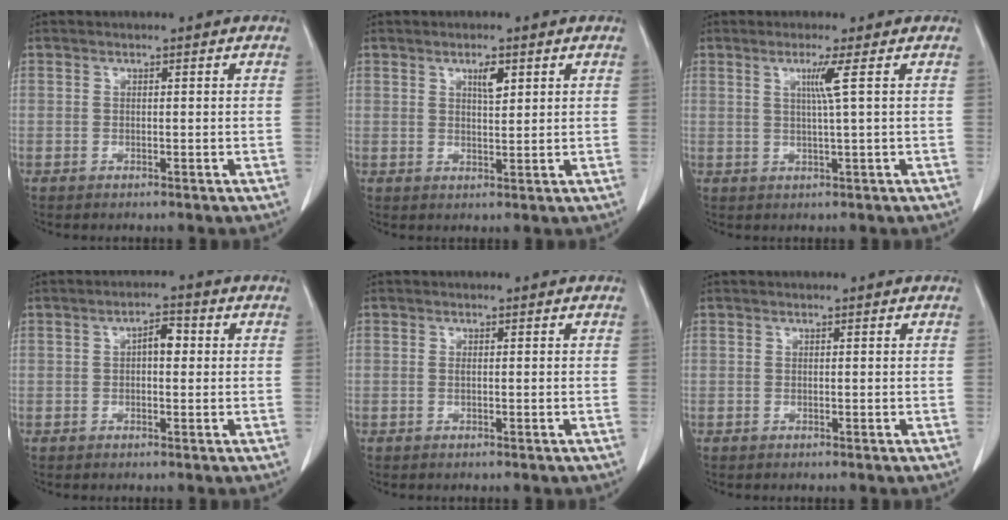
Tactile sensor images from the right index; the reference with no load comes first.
{"total": 3.0, "force": [1.6, 0.9, 2.4], "torque": [-0.040, -0.004, 0.028]}
{"total": 3.2, "force": [1.1, -1.1, 2.8], "torque": [-0.056, -0.006, 0.023]}
{"total": 3.3, "force": [0.5, 1.4, 2.9], "torque": [-0.046, 0.015, 0.006]}
{"total": 0.6, "force": [0.0, 0.1, 0.6], "torque": [-0.015, -0.002, 0.002]}
{"total": 0.0}